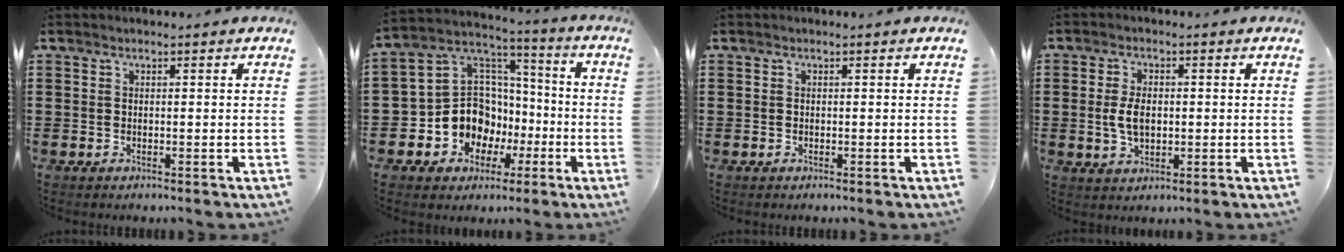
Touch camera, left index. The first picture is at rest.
{"total": 12.0, "force": [-4.3, 10.5, 4.0], "torque": [-0.122, 0.007, -0.074]}
{"total": 0.0}
{"total": 4.6, "force": [0.2, 2.6, 3.8], "torque": [-0.091, 0.002, -0.002]}